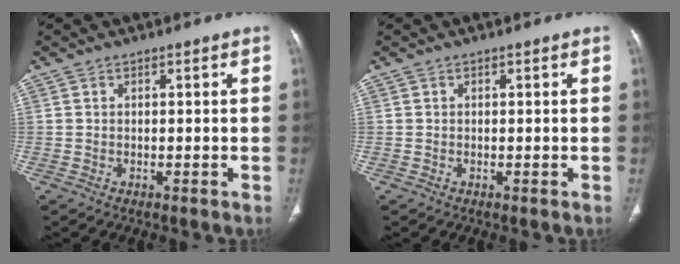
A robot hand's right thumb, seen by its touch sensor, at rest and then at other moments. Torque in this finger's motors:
{"motor_torque": [-0.01, -0.01, 0.00, 0.00, 0.01]}